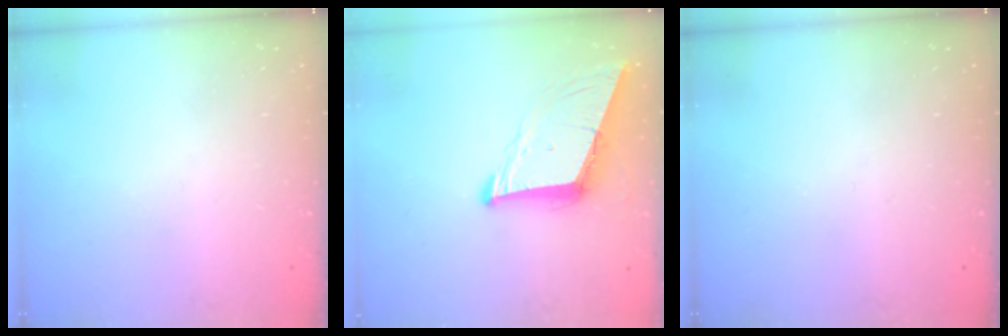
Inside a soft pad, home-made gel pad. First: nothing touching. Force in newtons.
{"total": 8.9, "press": 8.0, "slide": 3.7}
{"total": 0.0}